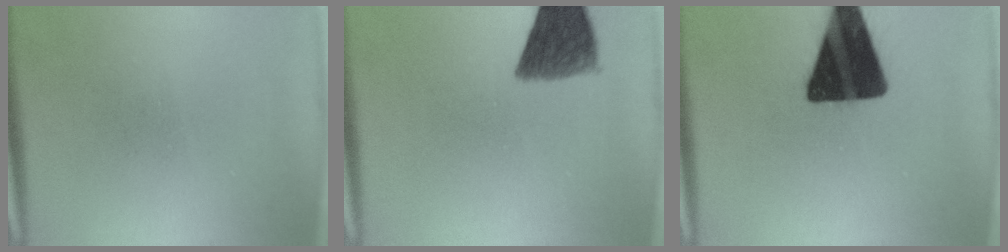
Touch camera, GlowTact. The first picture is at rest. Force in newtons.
{"total": 9.1}
{"total": 19.6}